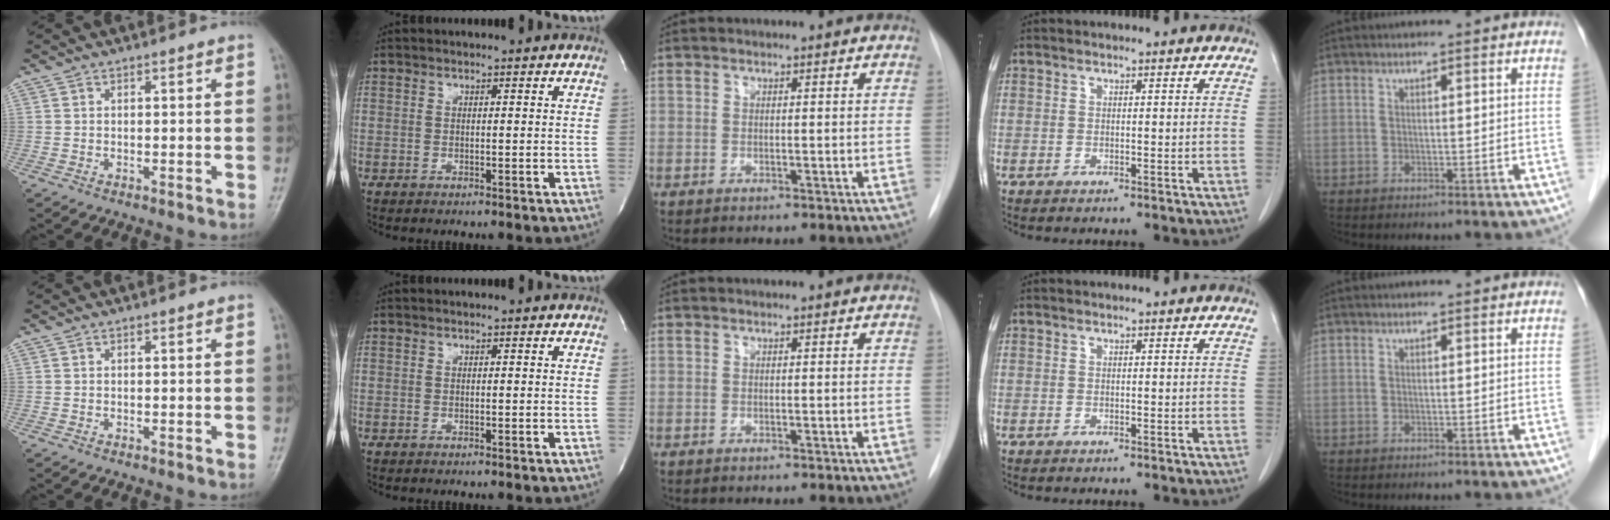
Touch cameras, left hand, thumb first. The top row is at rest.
{}